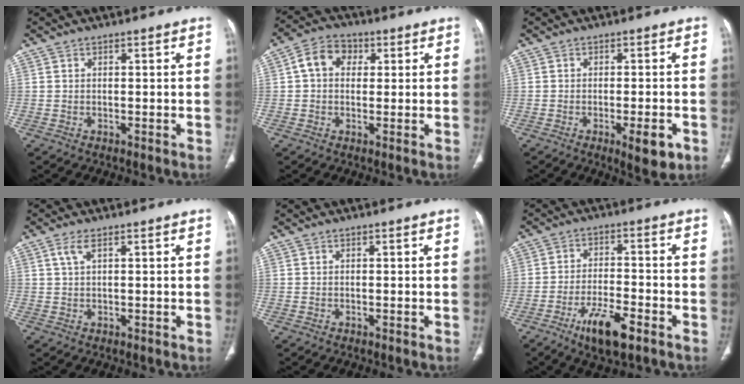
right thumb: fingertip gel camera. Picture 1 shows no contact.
{"total": 6.9, "force": [1.4, 5.4, 4.0], "torque": [-0.051, 0.014, 0.015]}
{"total": 6.0, "force": [-2.6, 1.7, 5.2], "torque": [-0.068, -0.003, -0.032]}
{"total": 2.3, "force": [1.1, 0.7, 1.9], "torque": [-0.051, 0.007, 0.028]}
{"total": 0.0}
{"total": 9.6, "force": [-5.5, 2.9, 7.3], "torque": [-0.131, 0.018, -0.091]}